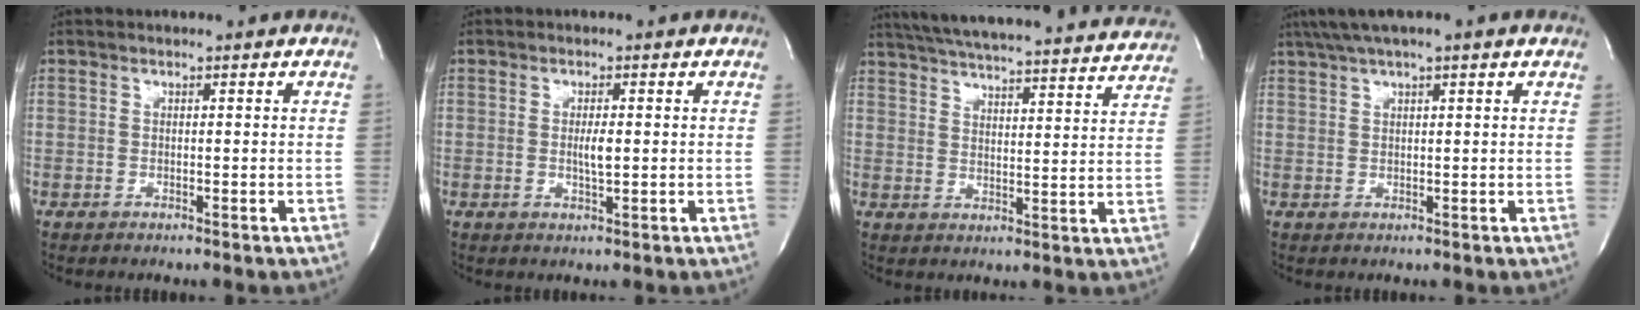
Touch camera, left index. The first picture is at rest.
{"total": 2.4, "force": [-0.1, 0.4, 2.4], "torque": [-0.047, -0.002, 0.000]}
{"total": 30.8, "force": [28.5, 3.4, 11.2], "torque": [-0.195, -0.040, 0.357]}
{"total": 6.8, "force": [4.9, -0.2, 4.7], "torque": [-0.083, 0.036, 0.080]}